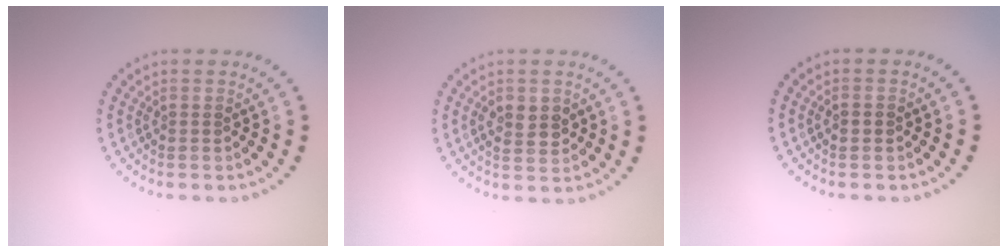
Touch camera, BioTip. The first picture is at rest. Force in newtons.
{"total": 2.4, "press": 2.4, "slide": 0.2}
{"total": 1.2, "press": 1.2, "slide": 0.1}